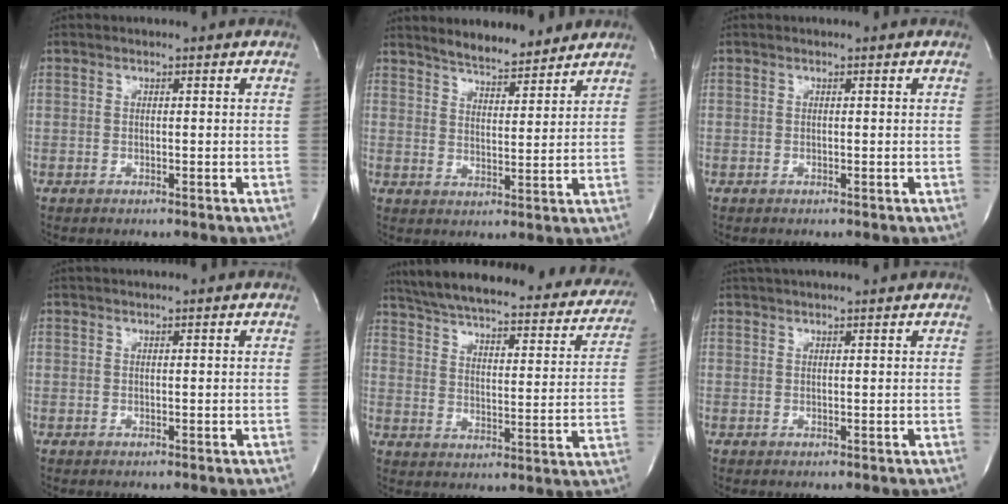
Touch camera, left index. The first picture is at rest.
{"total": 7.7, "force": [7.2, 1.4, 2.4], "torque": [-0.041, 0.006, 0.114]}
{"total": 0.0}
{"total": 3.3, "force": [3.1, -0.1, 1.3], "torque": [-0.013, 0.027, 0.043]}
{"total": 31.9, "force": [28.0, 7.3, 13.5], "torque": [-0.216, -0.042, 0.344]}
{"total": 8.6, "force": [7.9, 0.5, 3.4], "torque": [-0.055, 0.029, 0.108]}